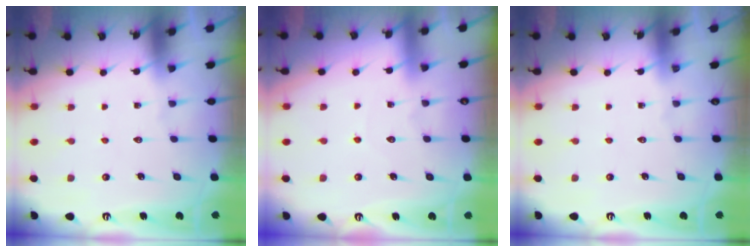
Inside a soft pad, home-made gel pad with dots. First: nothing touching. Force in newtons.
{"total": 2.9, "press": 2.9, "slide": 0.2}
{"total": 0.0}